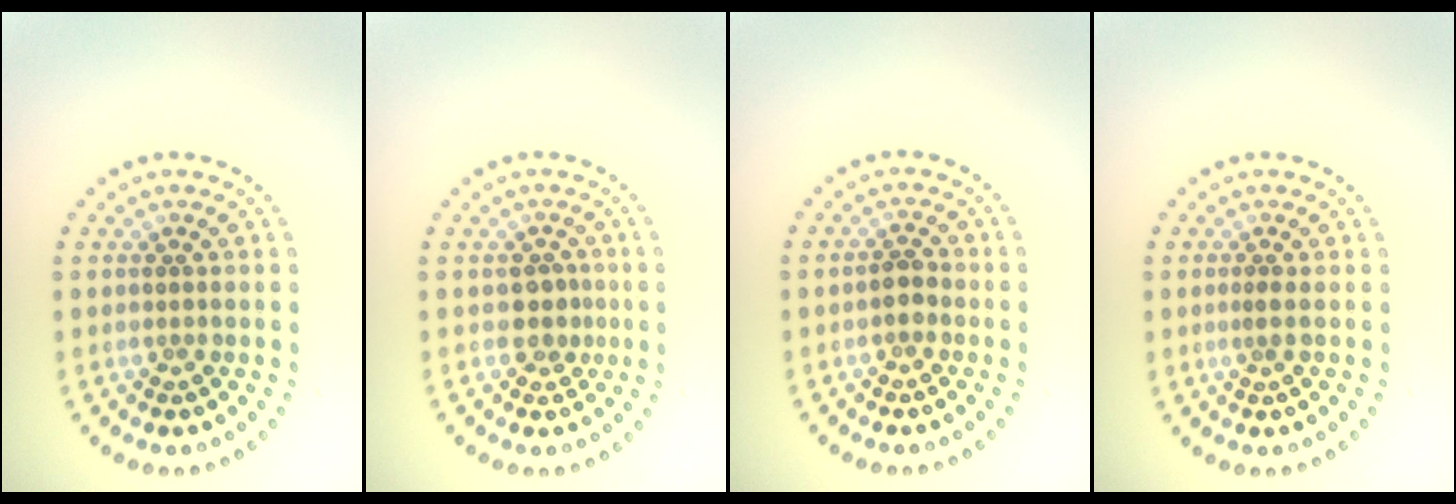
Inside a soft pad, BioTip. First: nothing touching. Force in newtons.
{"total": 1.7, "press": 1.6, "slide": 0.8}
{"total": 1.4, "press": 1.4, "slide": 0.3}
{"total": 0.6, "press": 0.4, "slide": 0.5}